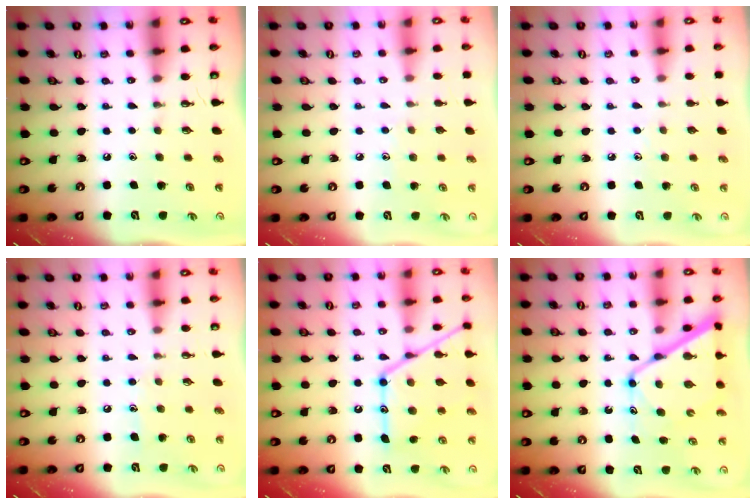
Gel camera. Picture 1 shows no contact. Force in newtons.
{"total": 5.3, "press": 5.3, "slide": 0.6}
{"total": 2.9, "press": 2.8, "slide": 0.2}
{"total": 5.9, "press": 5.8, "slide": 0.7}
{"total": 18.8, "press": 18.7, "slide": 1.5}
{"total": 14.0, "press": 14.0, "slide": 1.1}